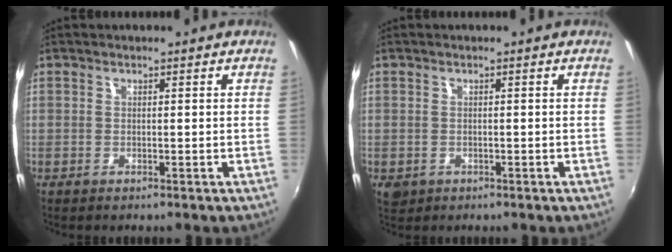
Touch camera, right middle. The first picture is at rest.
{"total": 2.6, "force": [-0.9, 2.1, 1.3], "torque": [-0.028, -0.006, -0.010]}